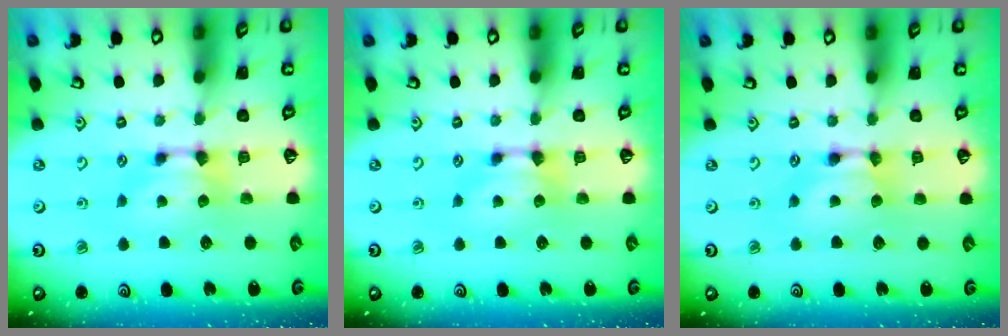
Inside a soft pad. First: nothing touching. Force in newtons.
{"total": 0.0}
{"total": 1.8, "press": 1.7, "slide": 0.1}